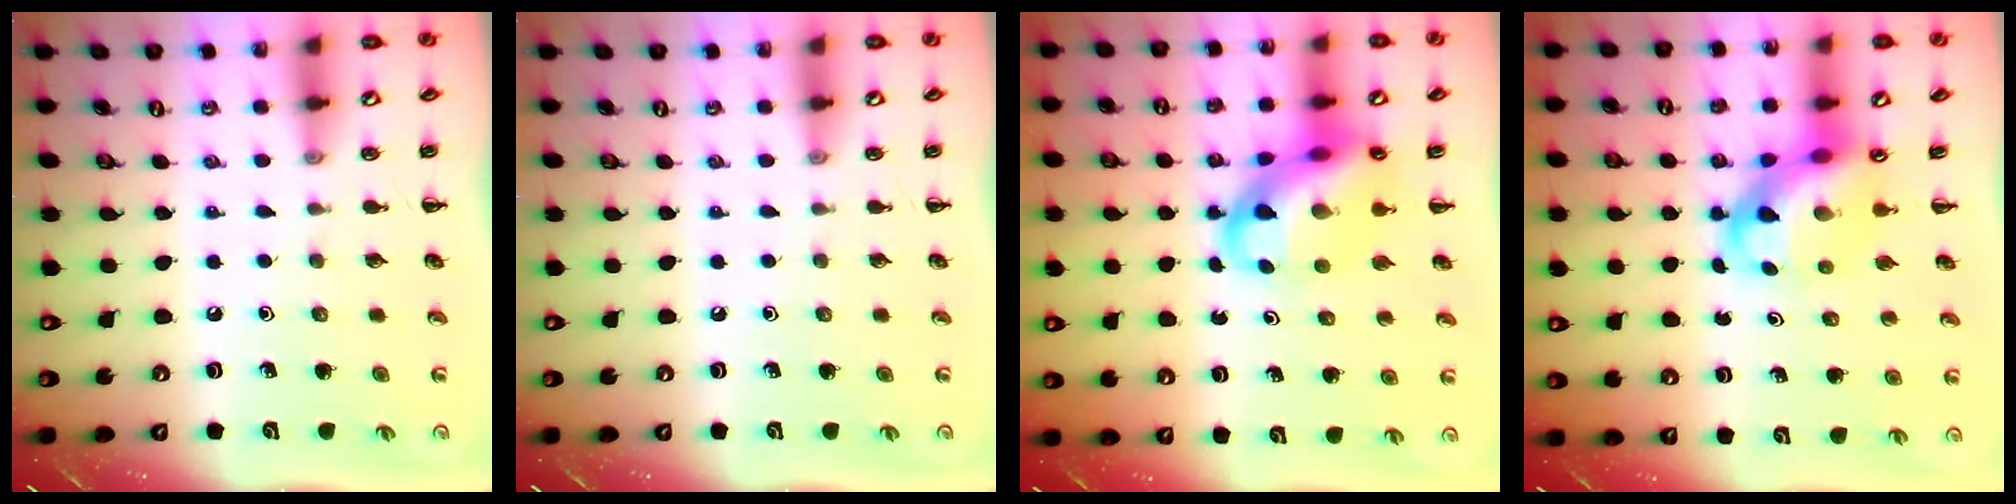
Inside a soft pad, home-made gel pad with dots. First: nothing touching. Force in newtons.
{"total": 0.0}
{"total": 14.1, "press": 13.7, "slide": 3.6}
{"total": 8.4, "press": 8.1, "slide": 2.4}